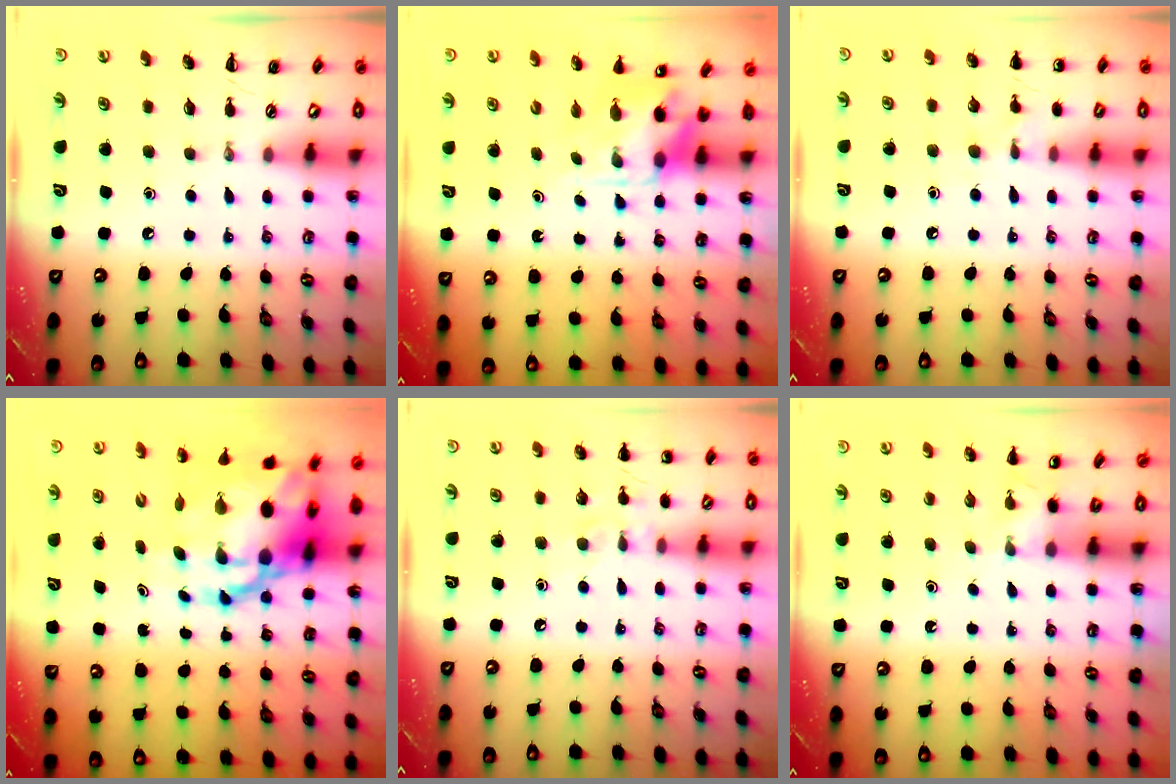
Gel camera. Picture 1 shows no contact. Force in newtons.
{"total": 4.9, "press": 4.9, "slide": 0.6}
{"total": 5.7, "press": 5.5, "slide": 1.5}
{"total": 13.3, "press": 12.8, "slide": 3.6}
{"total": 7.4, "press": 7.0, "slide": 2.2}
{"total": 2.6, "press": 2.4, "slide": 1.0}